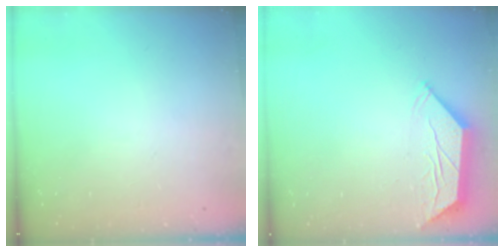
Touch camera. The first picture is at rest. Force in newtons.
{"total": 3.3, "press": 3.3, "slide": 0.4}